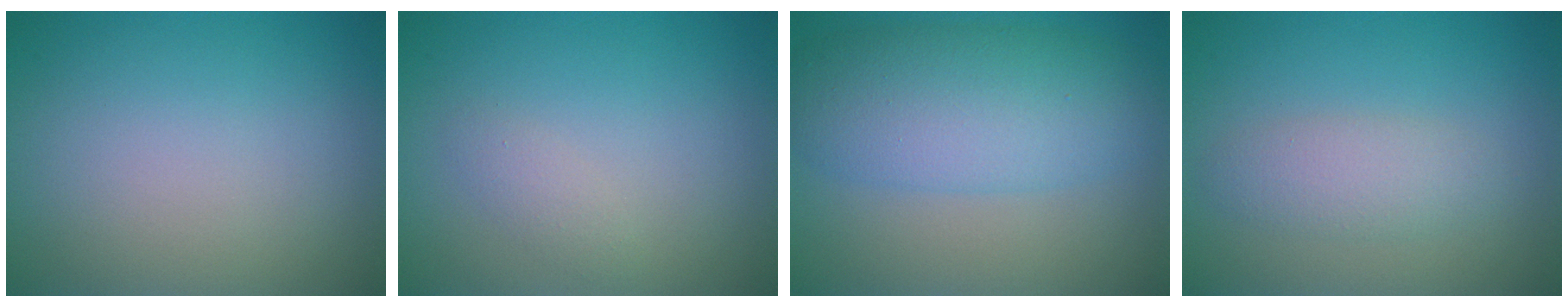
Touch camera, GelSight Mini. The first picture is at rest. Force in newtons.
{"total": 1.1, "press": 1.1, "slide": 0.1}
{"total": 7.1, "press": 7.1, "slide": 0.1}
{"total": 2.4, "press": 2.4, "slide": 0.1}